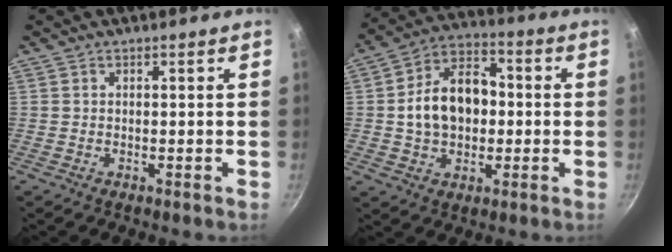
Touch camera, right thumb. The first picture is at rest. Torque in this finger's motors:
{"motor_torque": [-0.71, 0.88, 0.73, -0.67, 0.16]}